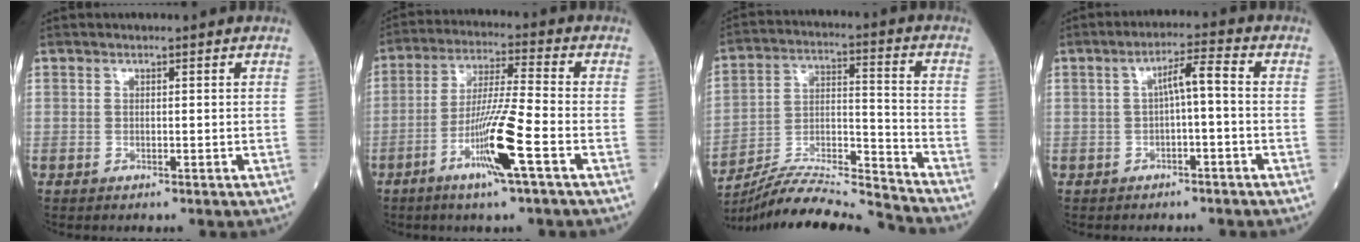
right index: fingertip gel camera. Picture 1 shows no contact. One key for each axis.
{"total": 10.9, "fx": -4.6, "fy": -0.6, "fz": 9.8, "tx": -0.190, "ty": -0.011, "tz": -0.090}
{"total": 17.0, "fx": -16.4, "fy": -1.5, "fz": 3.9, "tx": -0.071, "ty": 0.019, "tz": -0.282}
{"total": 4.2, "fx": -0.3, "fy": 0.5, "fz": 4.2, "tx": -0.066, "ty": 0.017, "tz": -0.005}